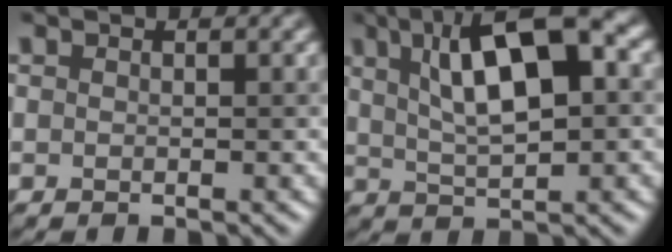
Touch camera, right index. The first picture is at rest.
{"total": 10.5, "force": [3.5, 3.6, 9.2], "torque": [-0.143, 0.015, 0.054]}